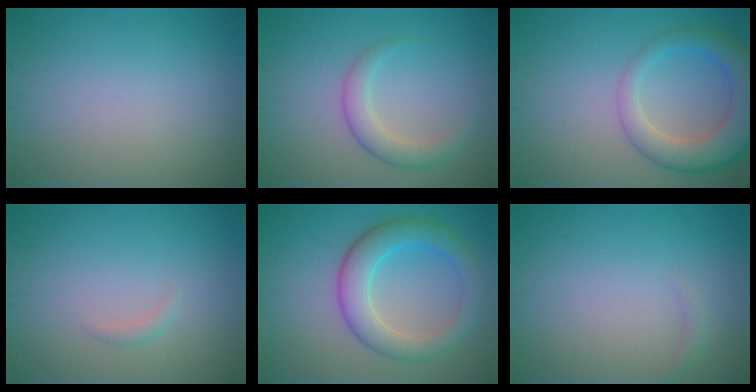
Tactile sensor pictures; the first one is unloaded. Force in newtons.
{"total": 2.8, "press": 2.8, "slide": 0.1}
{"total": 6.4, "press": 6.4, "slide": 0.3}
{"total": 0.7, "press": 0.7, "slide": 0.0}
{"total": 5.5, "press": 5.5, "slide": 0.3}
{"total": 0.7, "press": 0.7, "slide": 0.2}